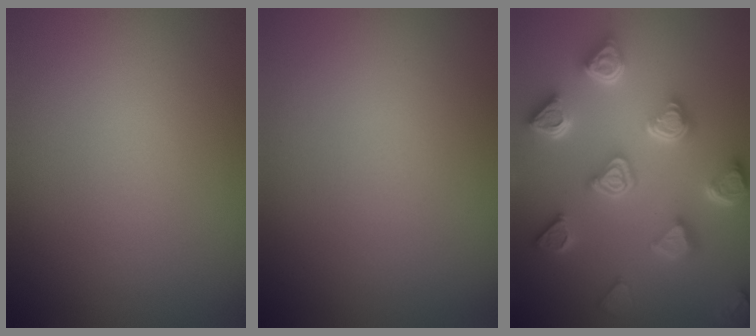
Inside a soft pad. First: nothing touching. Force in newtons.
{"total": 0.0}
{"total": 7.0, "press": 6.0, "slide": 3.6}